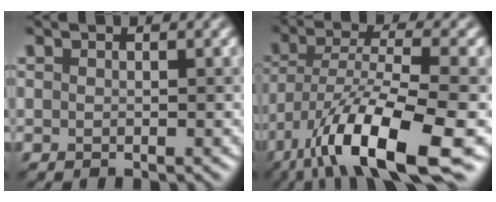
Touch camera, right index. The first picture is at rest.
{"total": 11.5, "force": [-6.1, 3.1, 9.3], "torque": [-0.164, -0.007, -0.113]}